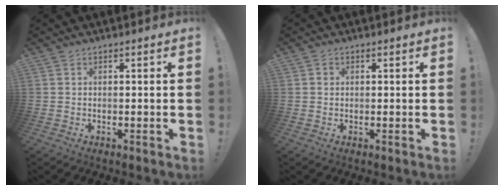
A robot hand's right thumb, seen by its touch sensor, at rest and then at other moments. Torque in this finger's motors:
{"motor_torque": [-0.17, 0.03, -0.43, 0.12, 0.10]}